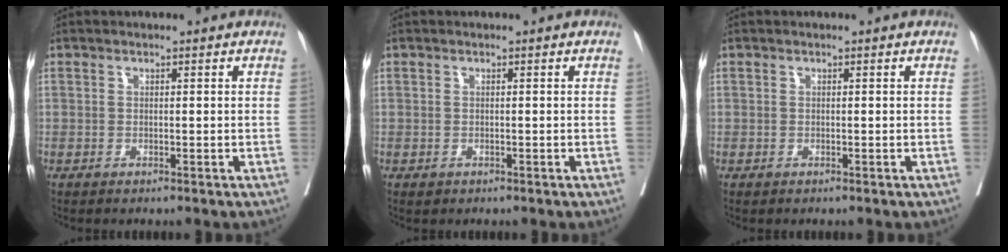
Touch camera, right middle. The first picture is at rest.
{"total": 0.6, "force": [-0.3, 0.5, 0.2], "torque": [-0.005, 0.002, 0.000]}
{"total": 0.0}